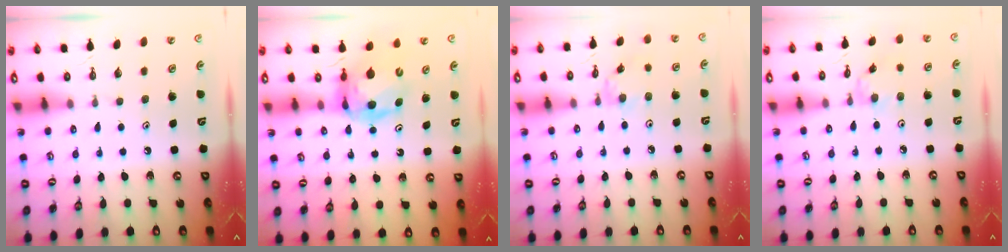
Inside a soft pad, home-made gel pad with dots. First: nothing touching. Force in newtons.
{"total": 8.0, "press": 7.9, "slide": 0.8}
{"total": 2.6, "press": 2.5, "slide": 0.5}
{"total": 0.9, "press": 0.9, "slide": 0.3}